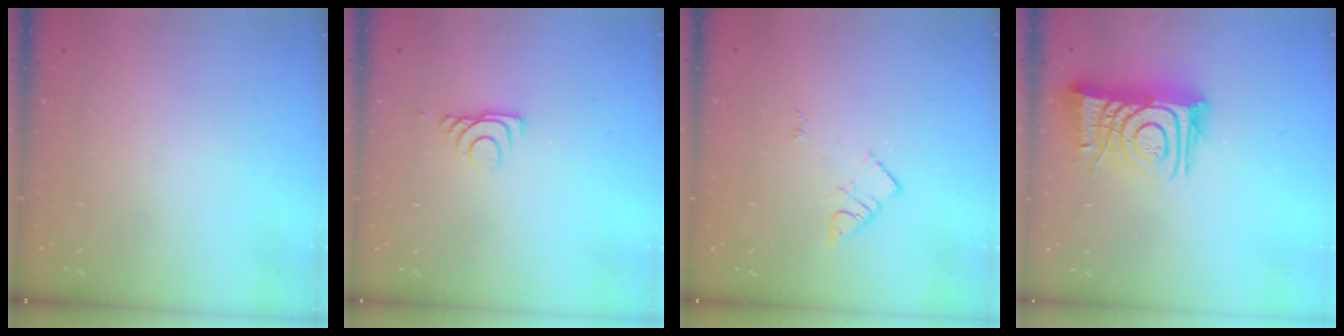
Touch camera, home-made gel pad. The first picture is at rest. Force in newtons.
{"total": 5.9, "press": 5.9, "slide": 0.9}
{"total": 3.0, "press": 3.0, "slide": 0.2}
{"total": 12.7, "press": 12.7, "slide": 1.2}